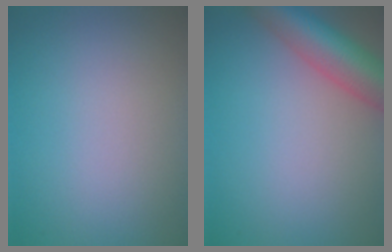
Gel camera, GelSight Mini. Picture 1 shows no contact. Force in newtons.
{"total": 6.8, "press": 6.8, "slide": 0.4}